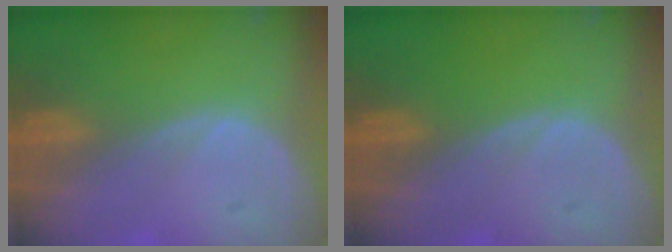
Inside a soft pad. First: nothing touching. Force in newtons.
{"total": 0.0}